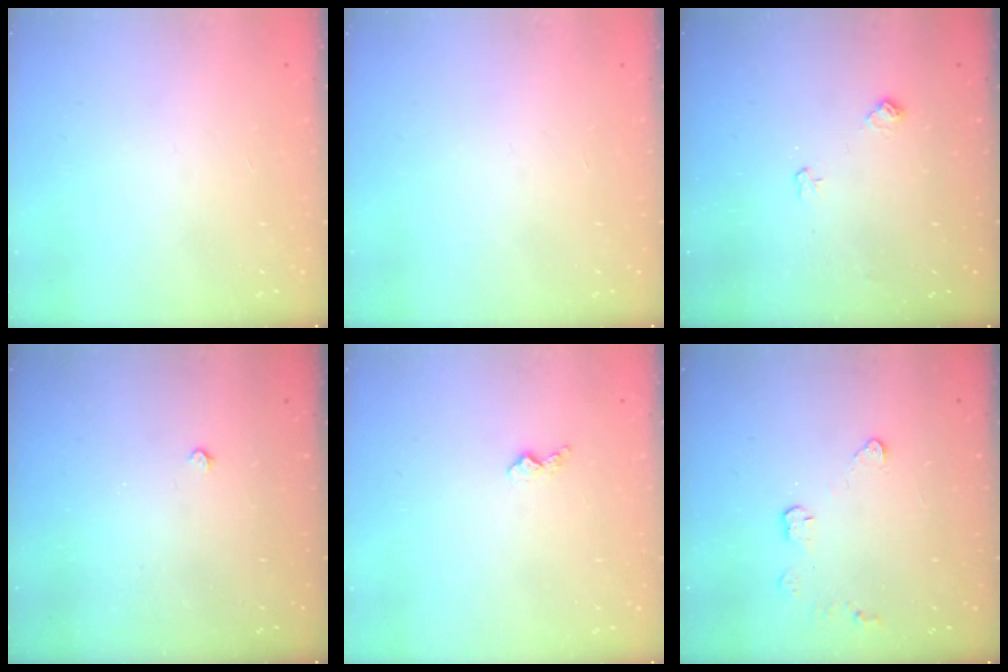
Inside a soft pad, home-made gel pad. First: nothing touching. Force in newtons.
{"total": 0.0}
{"total": 6.2, "press": 6.2, "slide": 0.7}
{"total": 2.3, "press": 2.3, "slide": 0.4}
{"total": 3.7, "press": 3.6, "slide": 0.5}
{"total": 3.9, "press": 3.9, "slide": 0.5}